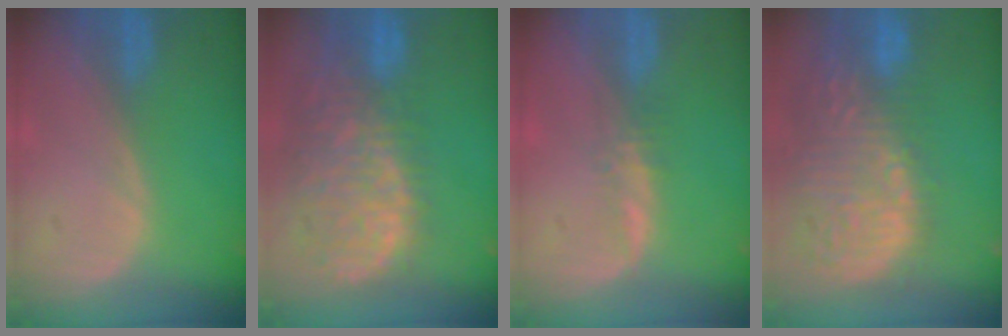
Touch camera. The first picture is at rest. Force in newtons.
{"total": 13.6, "press": 11.2, "slide": 7.7}
{"total": 1.6, "press": 1.5, "slide": 0.5}
{"total": 15.4, "press": 12.6, "slide": 8.8}